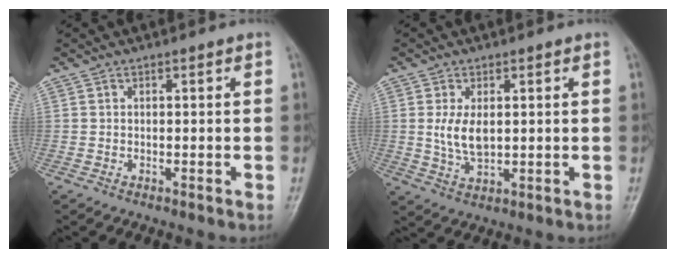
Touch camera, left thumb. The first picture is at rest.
{"total": 5.8, "force": [0.7, 3.2, 4.8], "torque": [-0.089, -0.011, 0.018]}